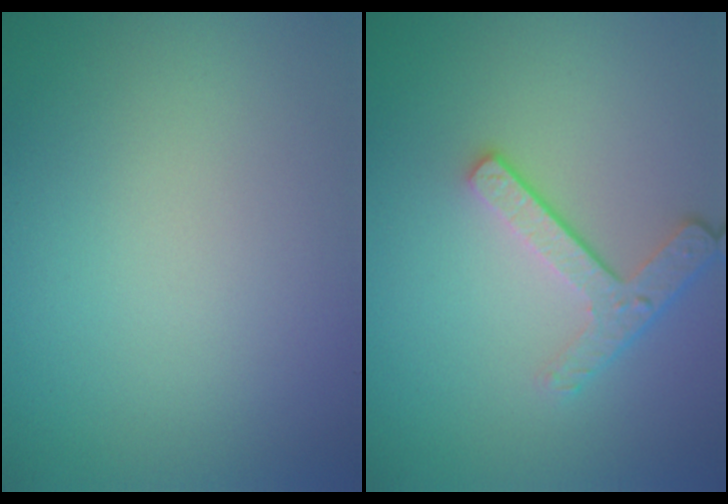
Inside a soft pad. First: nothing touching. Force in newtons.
{"total": 3.4, "press": 2.5, "slide": 2.3}